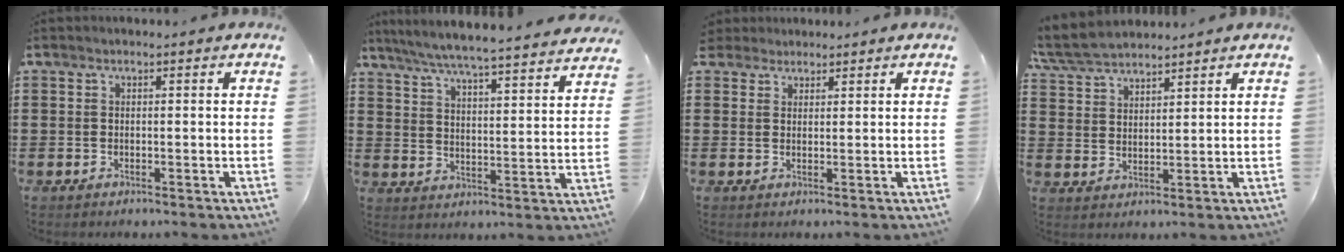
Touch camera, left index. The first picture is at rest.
{"total": 5.6, "force": [5.3, -0.6, 1.7], "torque": [-0.058, -0.043, 0.088]}
{"total": 1.9, "force": [1.5, 1.0, -0.2], "torque": [-0.003, 0.007, 0.031]}
{"total": 5.3, "force": [5.0, 1.2, 1.5], "torque": [-0.048, -0.010, 0.092]}